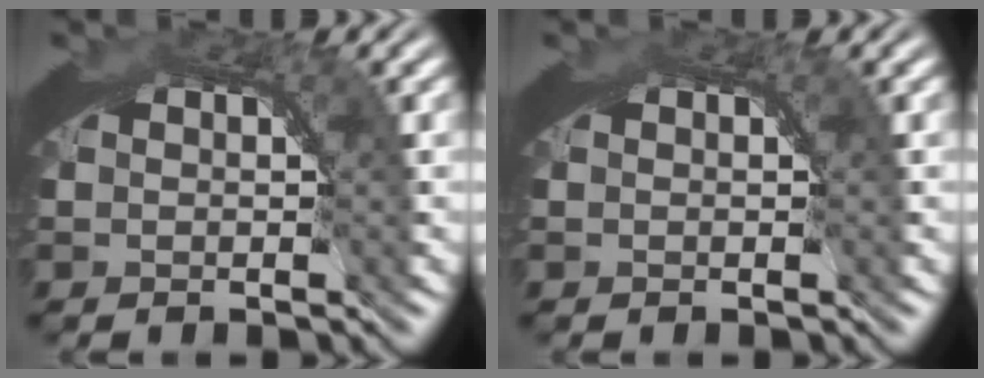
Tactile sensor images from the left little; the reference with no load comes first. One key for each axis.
{"total": 0.0}